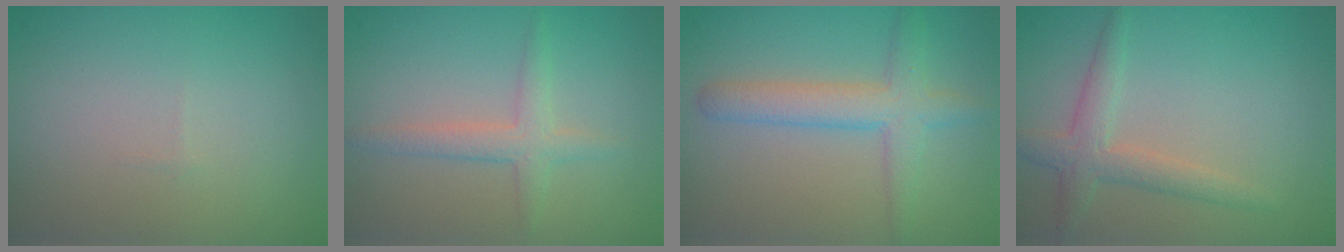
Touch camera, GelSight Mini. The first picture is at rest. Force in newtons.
{"total": 2.2, "press": 2.2, "slide": 0.0}
{"total": 3.7, "press": 3.7, "slide": 0.1}
{"total": 2.7, "press": 2.7, "slide": 0.1}